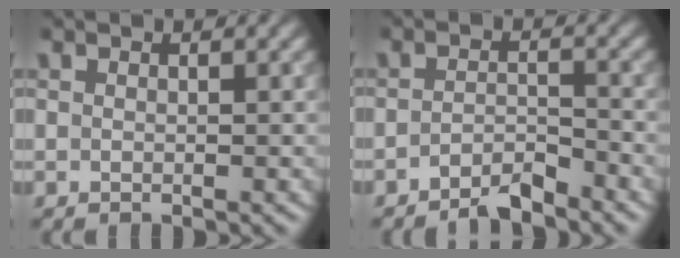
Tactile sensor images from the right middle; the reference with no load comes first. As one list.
[{"total": 2.7, "force": [-2.3, 0.6, 1.3], "torque": [-0.020, 0.006, -0.046]}]